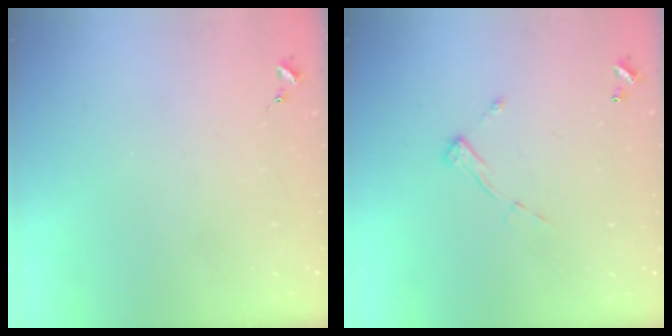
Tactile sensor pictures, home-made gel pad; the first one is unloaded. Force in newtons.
{"total": 6.7, "press": 6.7, "slide": 0.3}